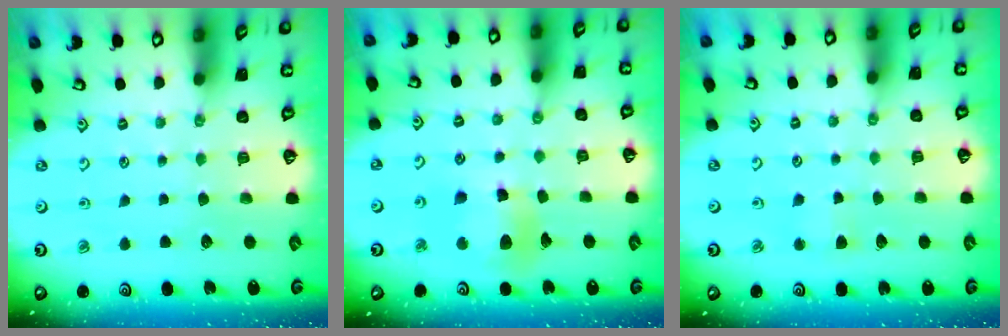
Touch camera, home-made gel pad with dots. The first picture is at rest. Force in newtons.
{"total": 9.8, "press": 9.7, "slide": 1.2}
{"total": 2.9, "press": 2.8, "slide": 0.4}